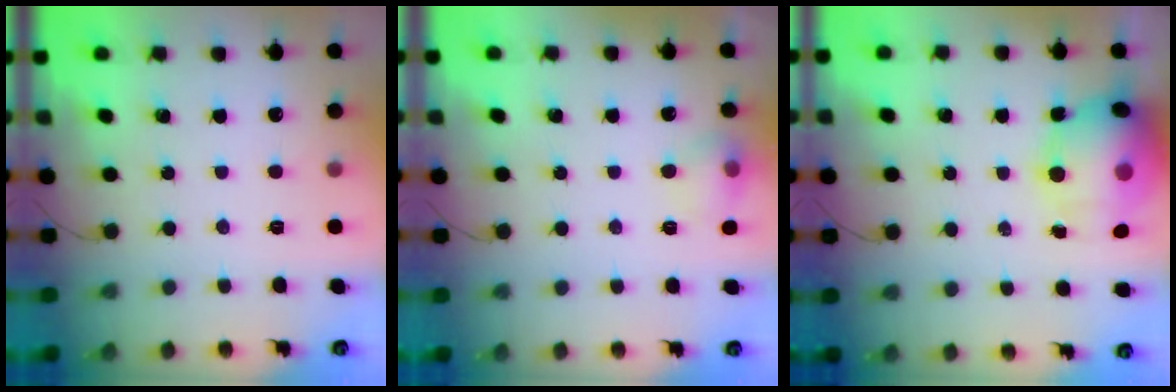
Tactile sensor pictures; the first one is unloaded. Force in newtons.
{"total": 8.4, "press": 8.3, "slide": 1.1}
{"total": 18.0, "press": 17.4, "slide": 4.4}